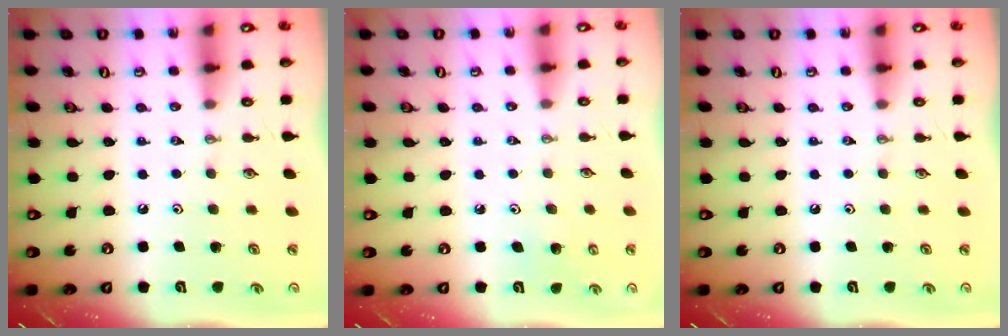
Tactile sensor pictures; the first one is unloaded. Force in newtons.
{"total": 4.0, "press": 4.0, "slide": 0.2}
{"total": 0.0}